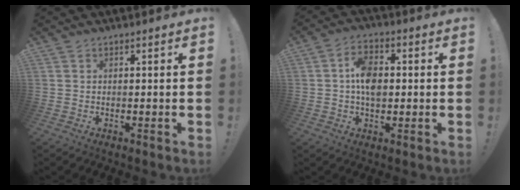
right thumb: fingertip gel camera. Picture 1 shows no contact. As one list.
[{"total": 9.3, "force": [0.1, 6.2, 7.0], "torque": [-0.121, 0.013, 0.003]}]